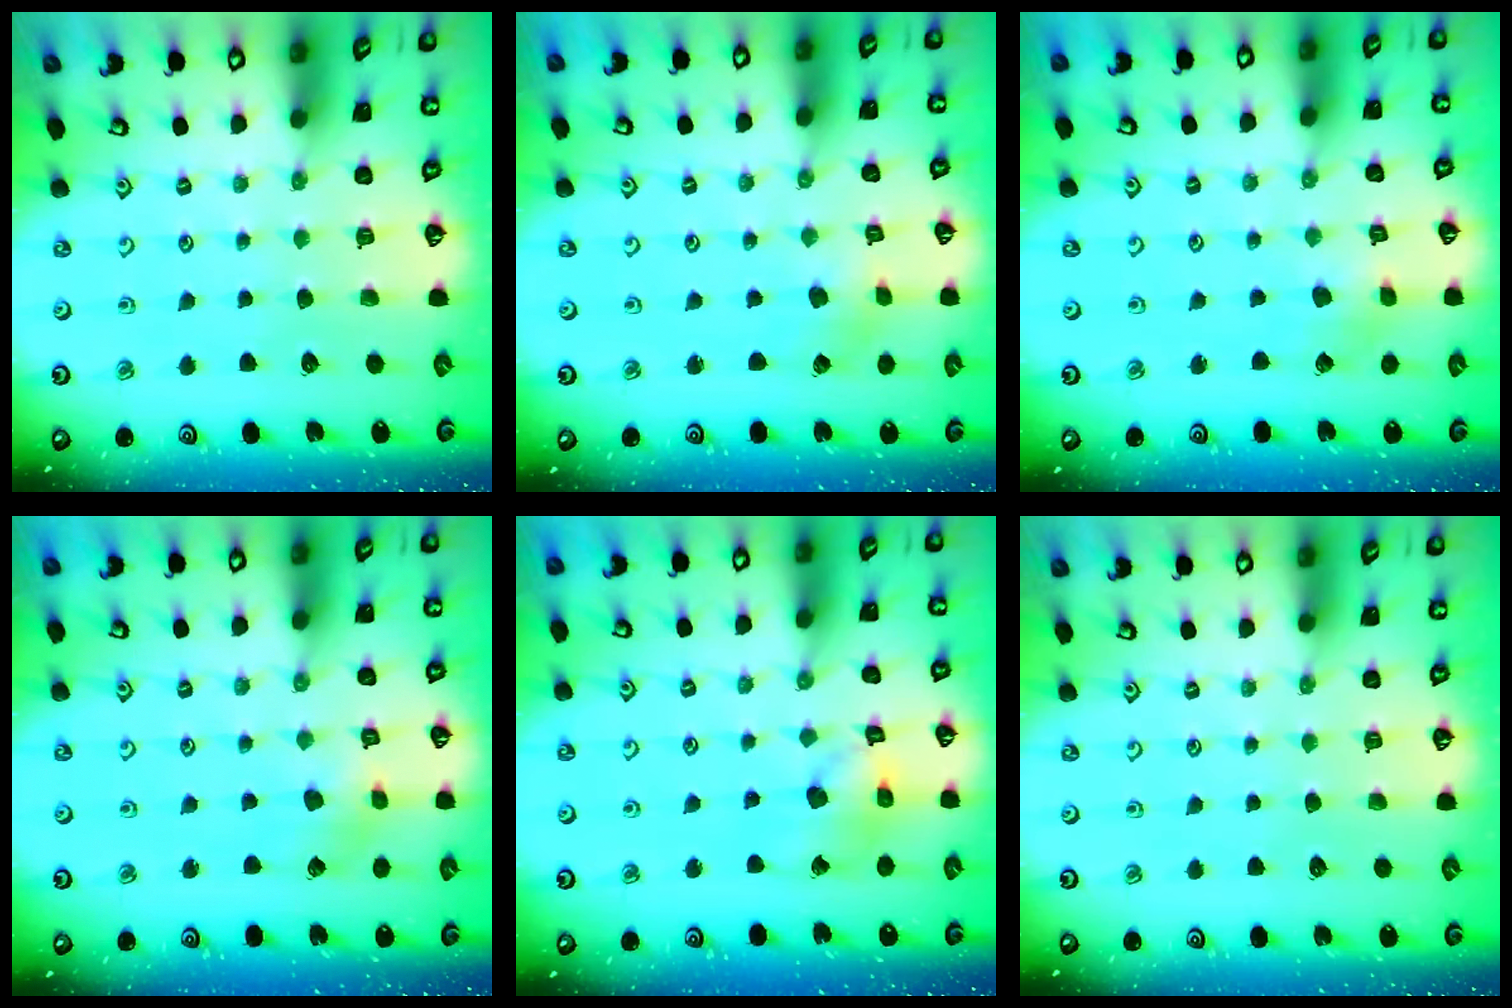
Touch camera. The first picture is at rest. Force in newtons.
{"total": 2.2, "press": 2.2, "slide": 0.3}
{"total": 3.1, "press": 3.1, "slide": 0.2}
{"total": 3.5, "press": 3.5, "slide": 0.5}
{"total": 11.9, "press": 11.8, "slide": 1.6}
{"total": 0.0}